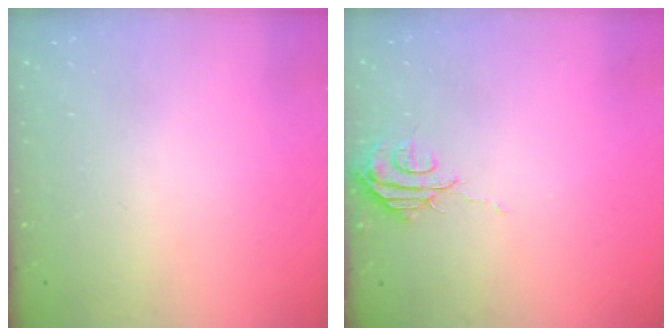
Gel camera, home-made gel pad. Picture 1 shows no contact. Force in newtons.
{"total": 6.3, "press": 6.2, "slide": 0.5}